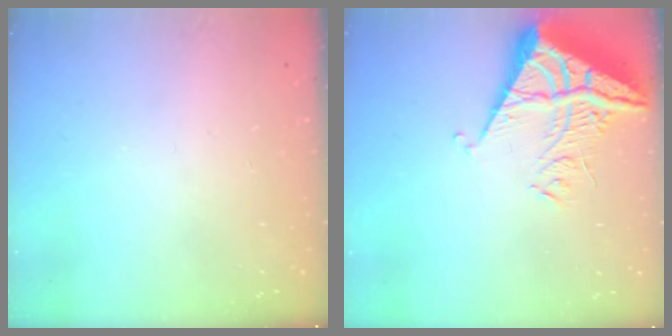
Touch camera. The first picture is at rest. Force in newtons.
{"total": 8.8, "press": 8.7, "slide": 0.8}